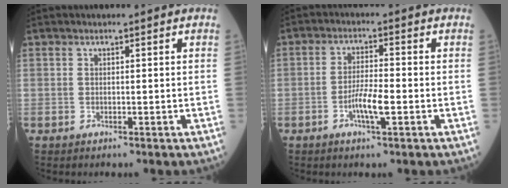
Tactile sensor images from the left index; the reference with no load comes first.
{"total": 4.5, "force": [-1.6, 0.5, 4.2], "torque": [-0.085, -0.003, -0.031]}